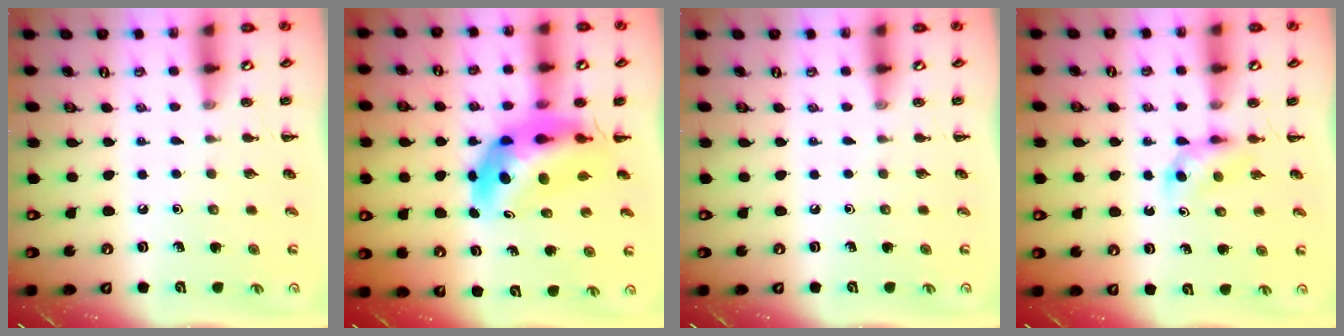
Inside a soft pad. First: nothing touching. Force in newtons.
{"total": 10.1, "press": 9.6, "slide": 3.3}
{"total": 0.0}
{"total": 3.6, "press": 3.4, "slide": 1.3}